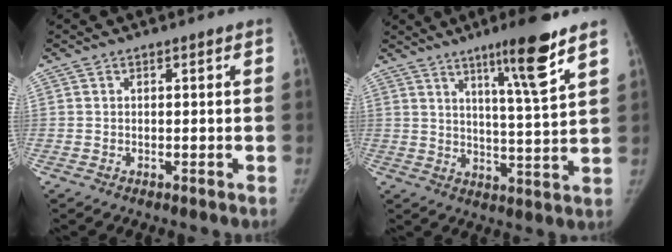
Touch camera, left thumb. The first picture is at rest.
{"total": 11.6, "force": [7.2, 0.3, 9.1], "torque": [-0.140, -0.047, 0.115]}